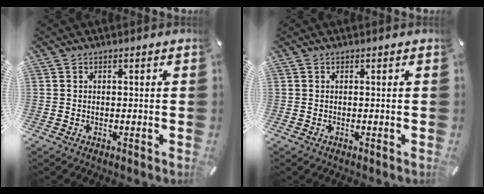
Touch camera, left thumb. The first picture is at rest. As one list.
[{"total": 0.0}]